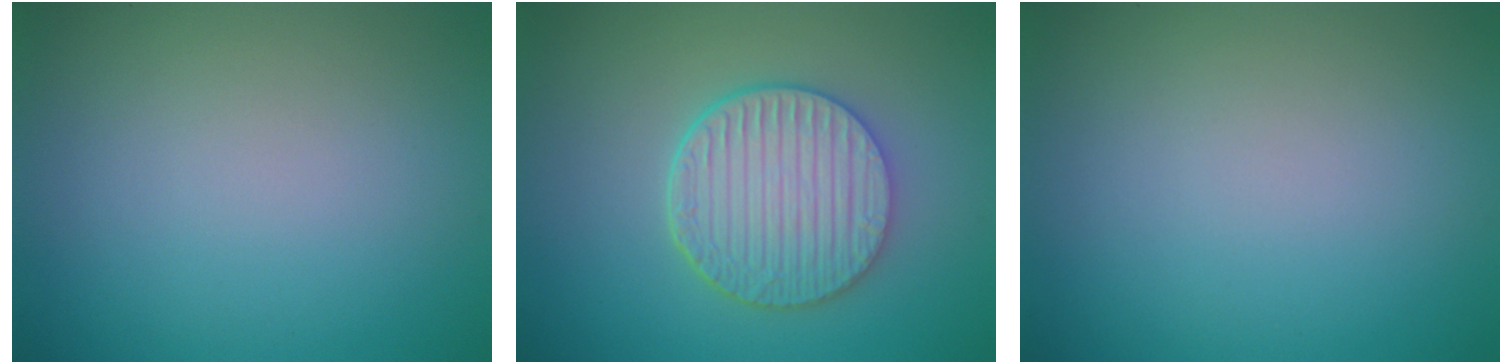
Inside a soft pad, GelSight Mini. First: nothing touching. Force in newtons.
{"total": 6.0, "press": 4.7, "slide": 3.6}
{"total": 0.0}